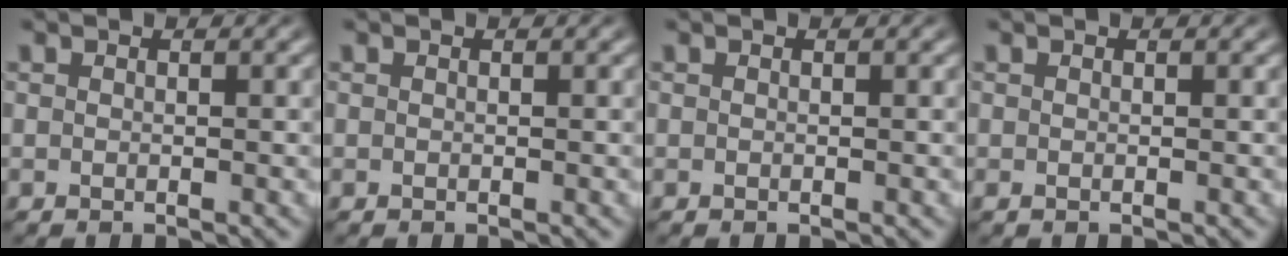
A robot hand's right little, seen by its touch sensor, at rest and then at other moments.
{"total": 0.0}
{"total": 0.0}
{"total": 0.5, "force": [-0.2, 0.4, 0.2], "torque": [-0.009, -0.007, -0.001]}